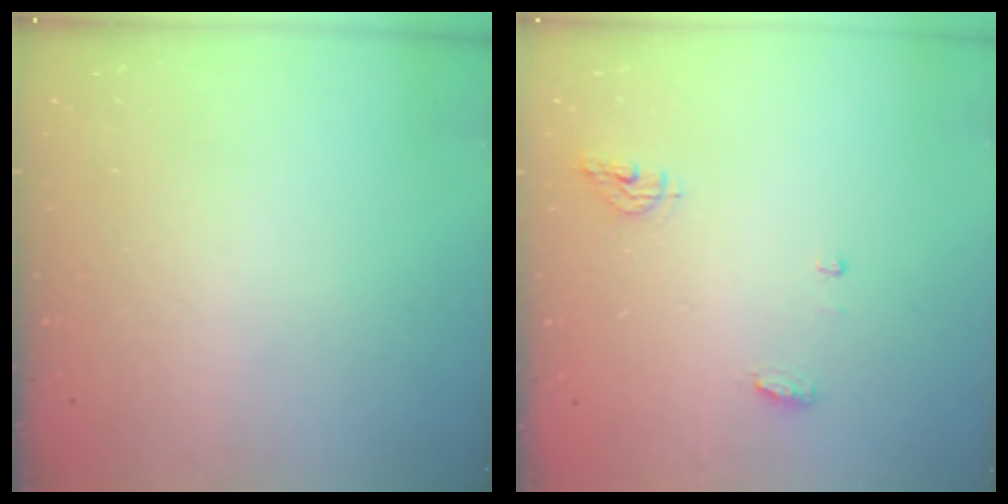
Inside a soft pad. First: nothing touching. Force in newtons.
{"total": 9.0, "press": 5.9, "slide": 6.9}